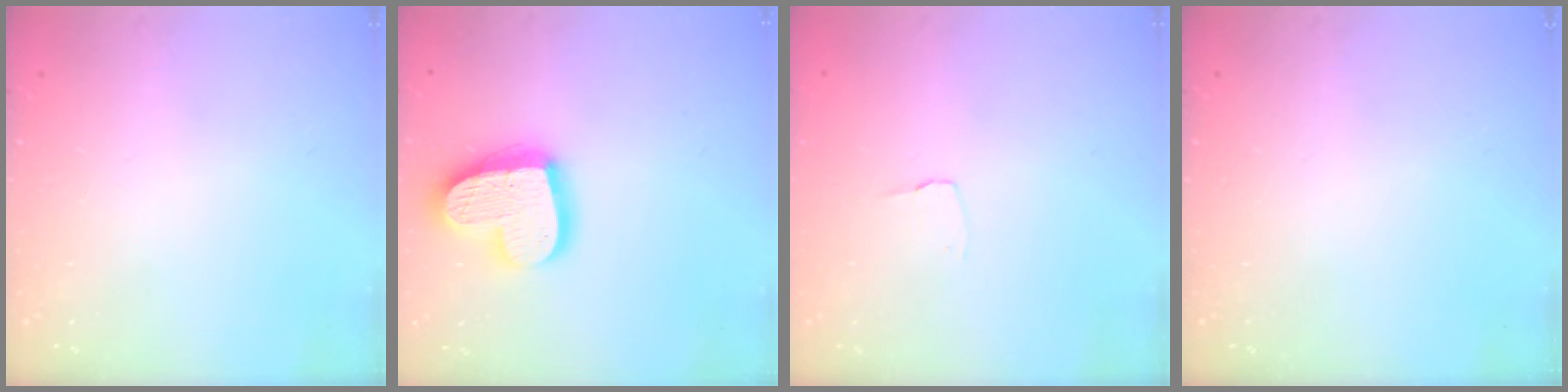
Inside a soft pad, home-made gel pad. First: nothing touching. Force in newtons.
{"total": 18.1, "press": 18.0, "slide": 1.5}
{"total": 2.6, "press": 2.6, "slide": 0.2}
{"total": 0.0}